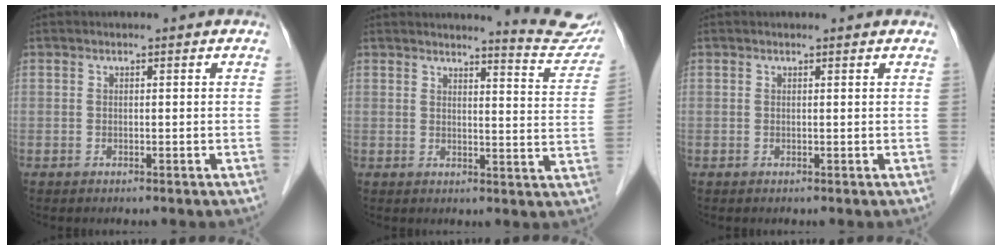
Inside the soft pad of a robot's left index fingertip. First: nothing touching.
{"total": 9.6, "force": [9.6, -0.1, 1.3], "torque": [-0.008, -0.065, 0.090]}
{"total": 1.3, "force": [1.3, 0.1, 0.2], "torque": [-0.013, 0.003, 0.009]}